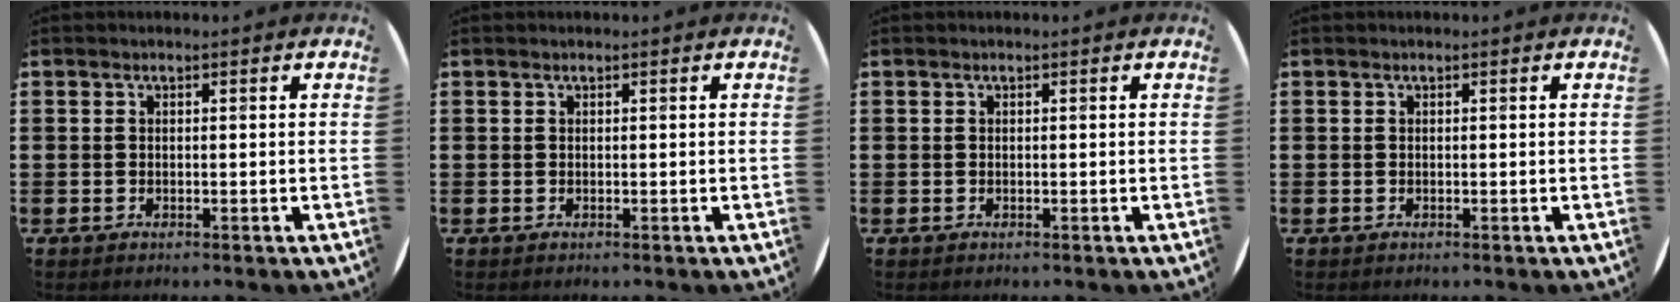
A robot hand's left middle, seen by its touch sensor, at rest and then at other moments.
{"total": 0.0}
{"total": 0.0}
{"total": 0.0}